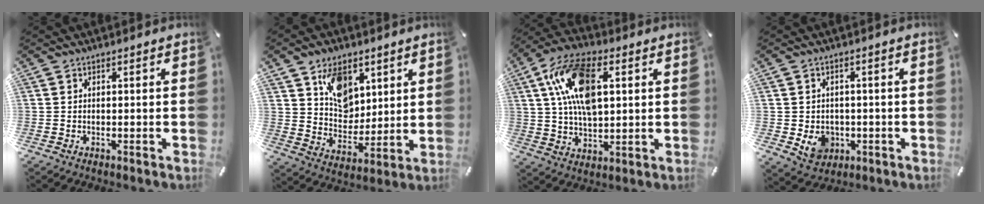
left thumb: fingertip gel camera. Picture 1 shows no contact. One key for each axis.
{"total": 11.2, "fx": 6.2, "fy": 8.5, "fz": 4.1, "tx": -0.066, "ty": -0.028, "tz": 0.119}
{"total": 15.8, "fx": 4.8, "fy": 9.0, "fz": 12.0, "tx": -0.234, "ty": 0.006, "tz": 0.083}
{"total": 6.1, "fx": -1.1, "fy": 5.3, "fz": 2.7, "tx": -0.037, "ty": 0.002, "tz": -0.019}